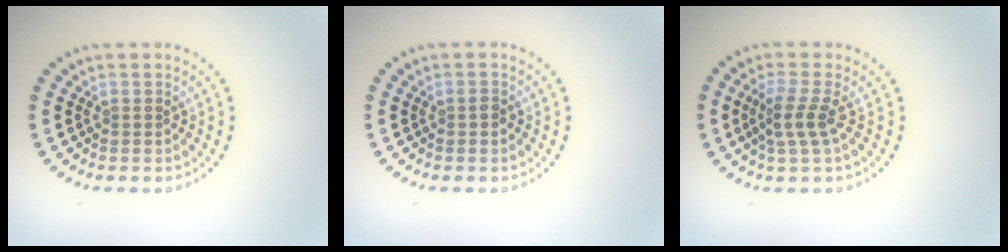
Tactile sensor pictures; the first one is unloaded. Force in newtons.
{"total": 0.7, "press": 0.7, "slide": 0.0}
{"total": 2.4, "press": 2.1, "slide": 1.2}